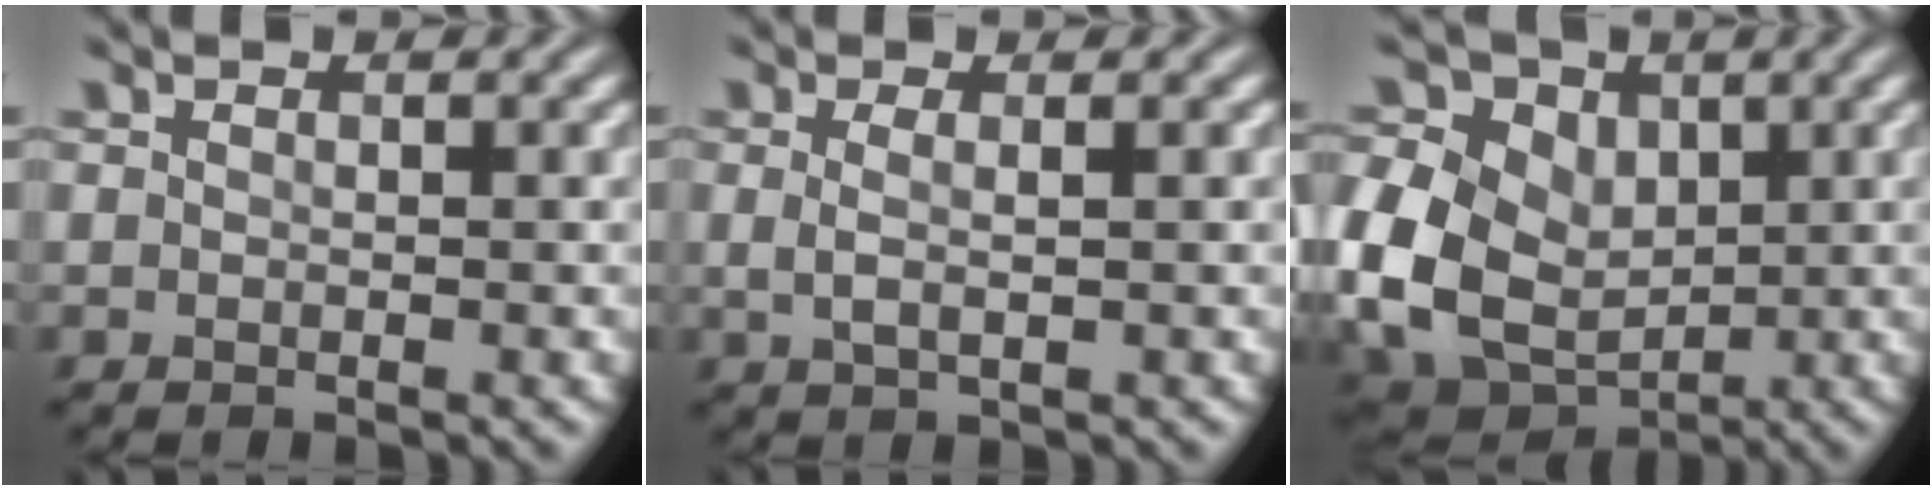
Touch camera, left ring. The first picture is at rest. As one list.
[{"total": 1.7, "force": [0.2, 0.5, 1.6], "torque": [-0.031, 0.001, 0.005]}, {"total": 12.1, "force": [0.1, 9.4, 7.7], "torque": [-0.184, -0.003, 0.008]}]